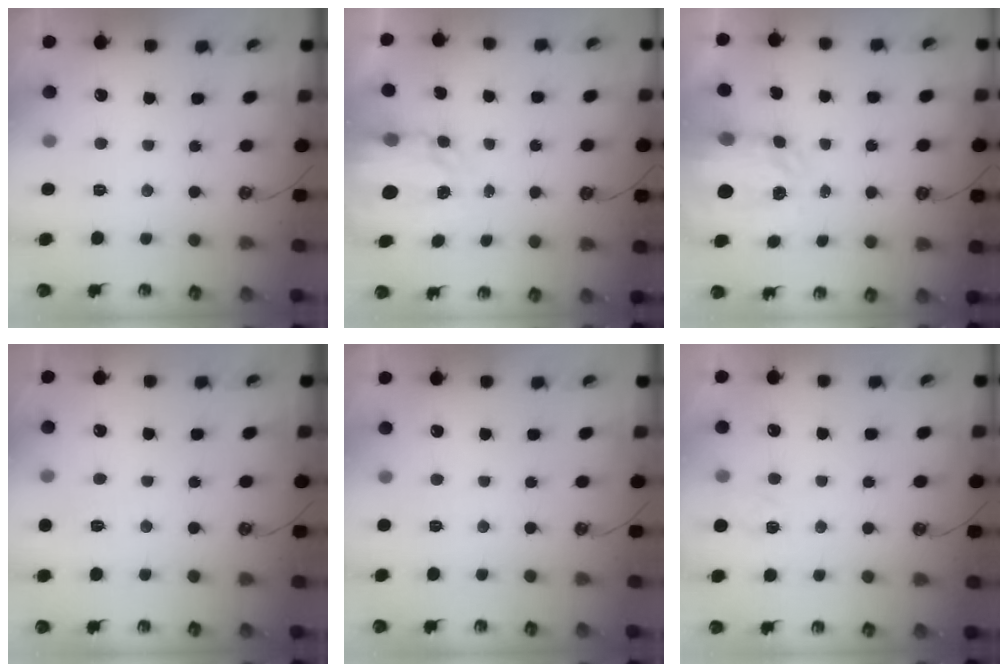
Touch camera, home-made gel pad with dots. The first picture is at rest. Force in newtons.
{"total": 3.9, "press": 3.9, "slide": 0.1}
{"total": 5.3, "press": 5.3, "slide": 0.4}
{"total": 4.4, "press": 4.3, "slide": 0.5}
{"total": 0.0}
{"total": 3.3, "press": 3.2, "slide": 0.6}